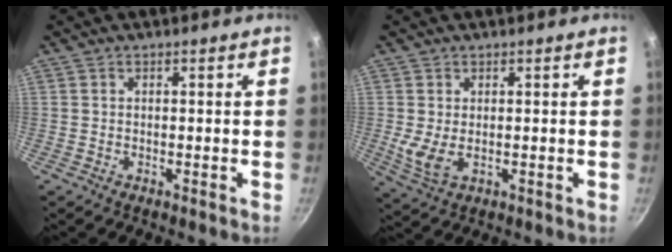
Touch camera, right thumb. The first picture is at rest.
{"total": 4.6, "force": [0.1, 2.6, 3.9], "torque": [-0.075, -0.012, 0.013]}